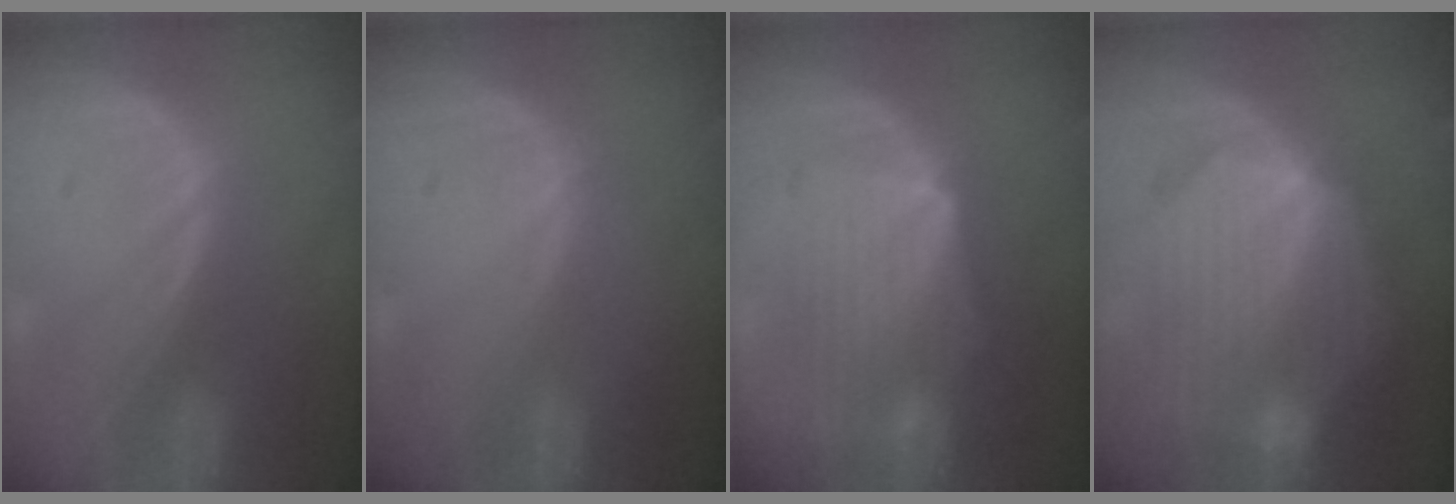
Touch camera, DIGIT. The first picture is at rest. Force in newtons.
{"total": 0.0}
{"total": 7.9, "press": 7.9, "slide": 0.9}
{"total": 10.6, "press": 10.6, "slide": 0.8}